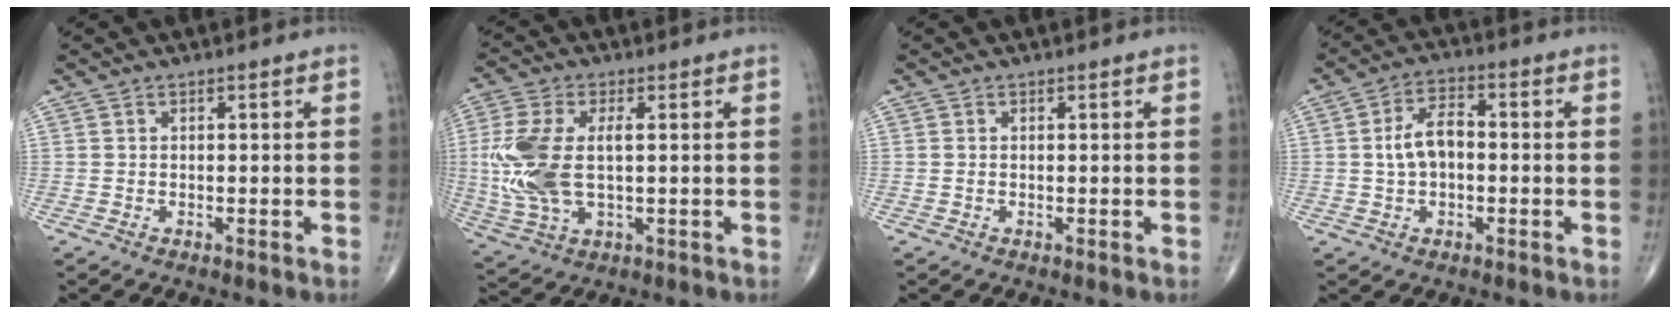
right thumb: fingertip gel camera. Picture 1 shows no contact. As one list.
[{"total": 13.4, "force": [0.6, 6.7, 11.5], "torque": [-0.274, -0.001, 0.017]}, {"total": 0.0}, {"total": 6.8, "force": [-0.2, 4.0, 5.5], "torque": [-0.097, 0.020, -0.010]}]